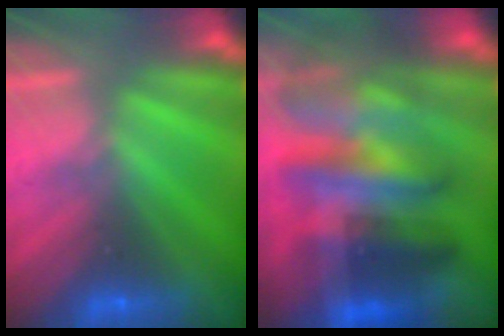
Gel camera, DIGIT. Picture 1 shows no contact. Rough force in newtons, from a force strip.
{"total": 7.4}